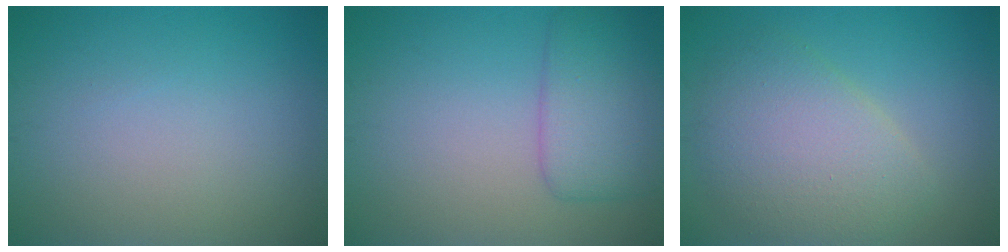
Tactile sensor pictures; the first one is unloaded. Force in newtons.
{"total": 4.2, "press": 4.2, "slide": 0.1}
{"total": 5.7, "press": 5.7, "slide": 0.3}